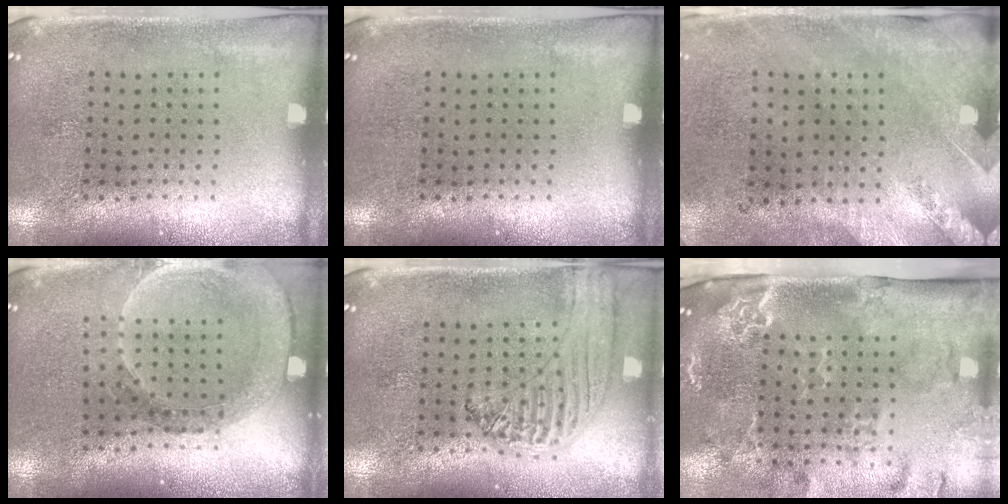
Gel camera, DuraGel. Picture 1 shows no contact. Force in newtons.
{"total": 0.0}
{"total": 2.5, "press": 2.0, "slide": 1.4}
{"total": 1.5, "press": 1.5, "slide": 0.3}
{"total": 1.2, "press": 1.2, "slide": 0.1}
{"total": 3.2, "press": 2.4, "slide": 2.1}